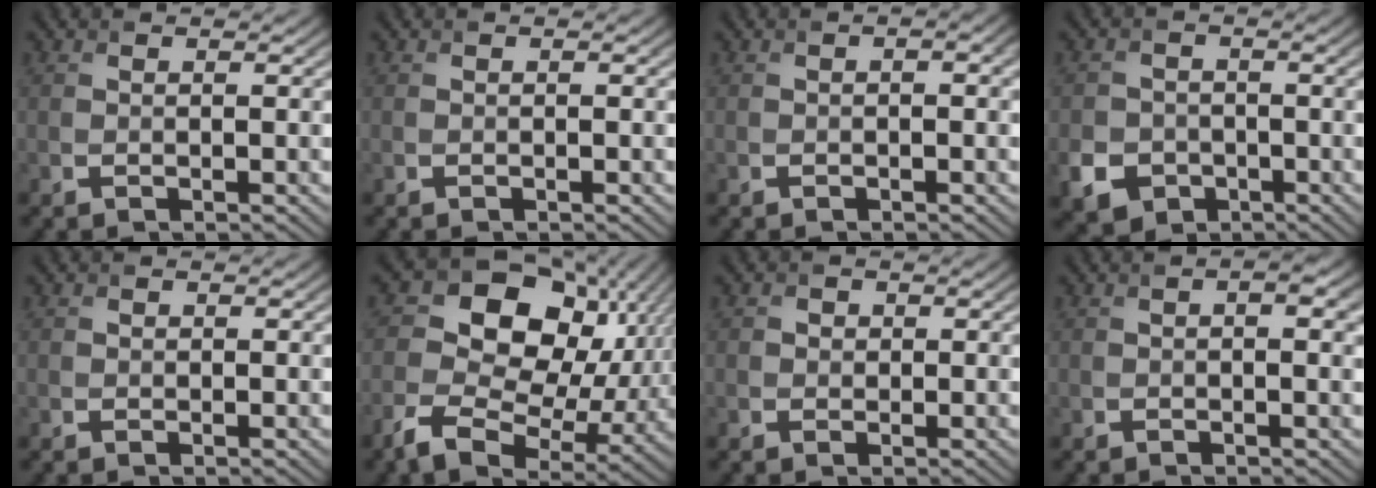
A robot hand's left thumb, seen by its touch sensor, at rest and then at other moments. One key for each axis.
{"total": 0.0}
{"total": 2.1, "fx": -0.1, "fy": 1.0, "fz": 1.8, "tx": -0.029, "ty": 0.004, "tz": 0.001}
{"total": 5.6, "fx": -2.5, "fy": 4.7, "fz": 2.0, "tx": -0.042, "ty": -0.013, "tz": -0.060}
{"total": 0.5, "fx": -0.2, "fy": 0.5, "fz": 0.1, "tx": -0.004, "ty": -0.002, "tz": -0.008}
{"total": 15.6, "fx": -0.5, "fy": 11.0, "fz": 11.1, "tx": -0.192, "ty": -0.027, "tz": -0.008}
{"total": 1.3, "fx": -0.3, "fy": 1.2, "fz": 0.2, "tx": -0.002, "ty": -0.001, "tz": -0.011}
{"total": 2.7, "fx": 0.2, "fy": 1.2, "fz": 2.4, "tx": -0.035, "ty": 0.005, "tz": 0.004}